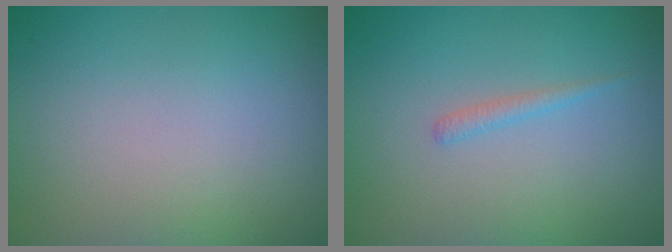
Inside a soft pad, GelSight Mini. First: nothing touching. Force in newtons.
{"total": 0.9, "press": 0.9, "slide": 0.1}